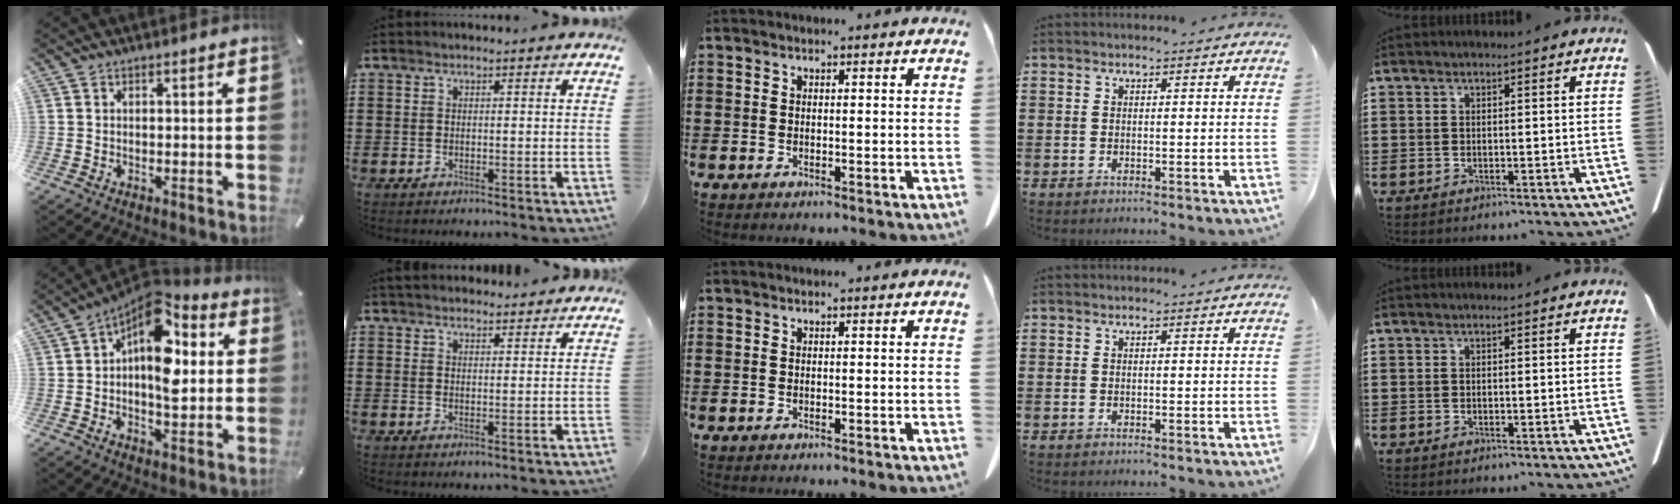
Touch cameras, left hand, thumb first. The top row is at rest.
{"thumb": {"total": 14.2, "force": [4.1, 8.0, 10.9], "torque": [-0.180, -0.045, 0.070]}, "index": {"total": 2.8, "force": [2.7, 0.4, 0.3], "torque": [-0.012, -0.002, 0.053]}}